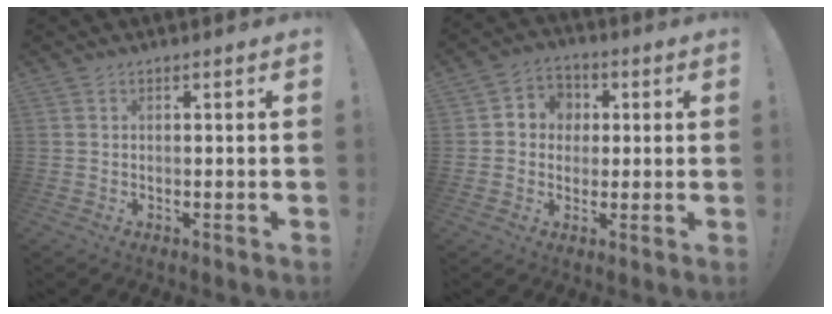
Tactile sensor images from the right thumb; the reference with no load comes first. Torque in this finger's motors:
{"motor_torque": [0.63, 0.76, 0.33, 0.15, -0.02]}